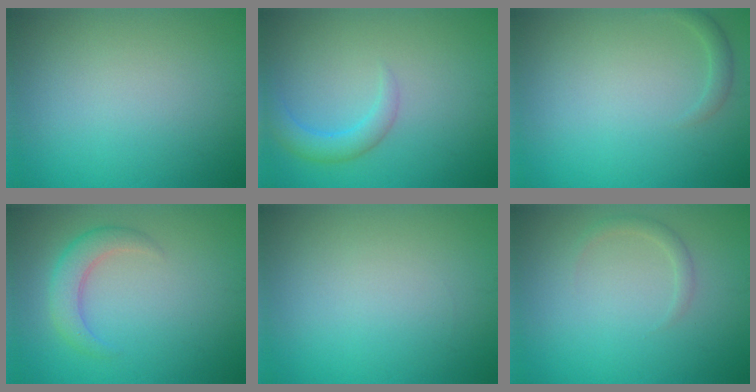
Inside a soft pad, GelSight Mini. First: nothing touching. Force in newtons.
{"total": 2.4, "press": 2.4, "slide": 0.3}
{"total": 1.1, "press": 1.1, "slide": 0.0}
{"total": 3.0, "press": 3.0, "slide": 0.1}
{"total": 0.0}
{"total": 1.0, "press": 1.0, "slide": 0.1}